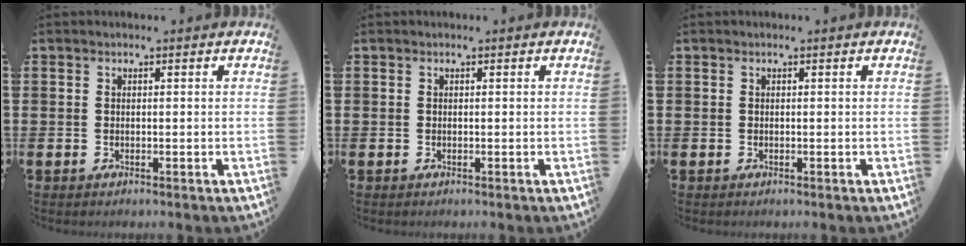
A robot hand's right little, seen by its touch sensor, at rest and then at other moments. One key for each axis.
{"total": 0.0}
{"total": 0.0}